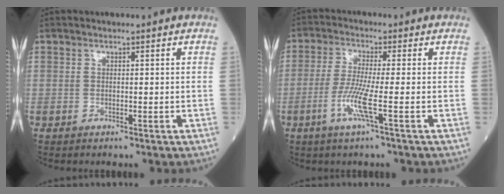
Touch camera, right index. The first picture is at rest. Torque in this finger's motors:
{"motor_torque": [0.07, -0.21, 0.08, 0.08]}